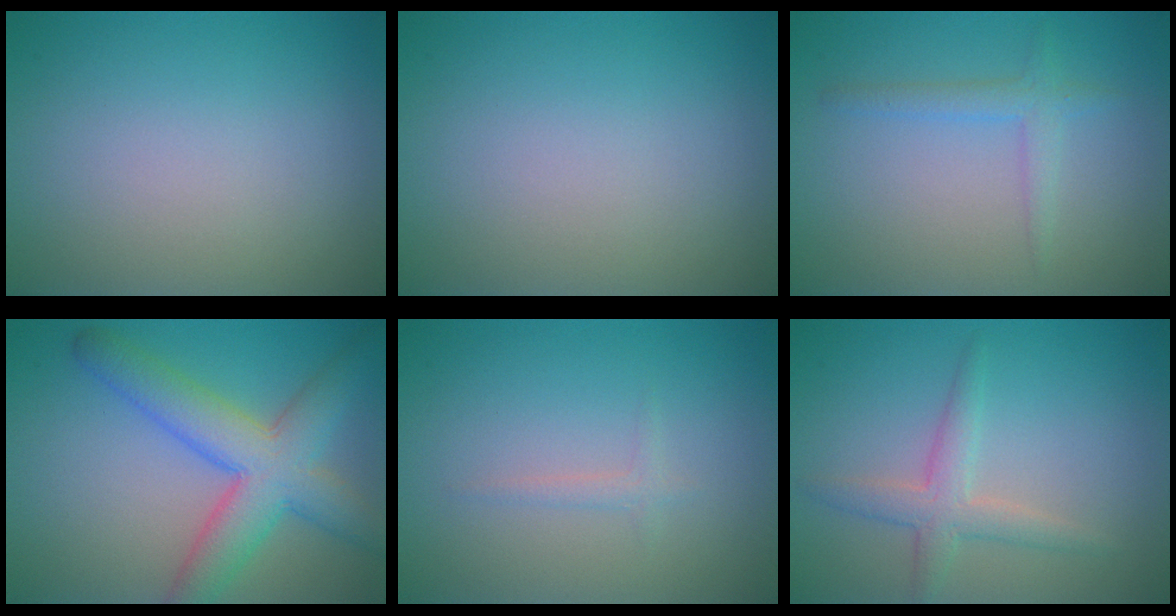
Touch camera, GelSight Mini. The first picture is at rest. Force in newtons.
{"total": 0.0}
{"total": 1.7, "press": 1.7, "slide": 0.0}
{"total": 7.0, "press": 7.0, "slide": 0.2}
{"total": 0.9, "press": 0.9, "slide": 0.1}
{"total": 2.6, "press": 2.6, "slide": 0.1}